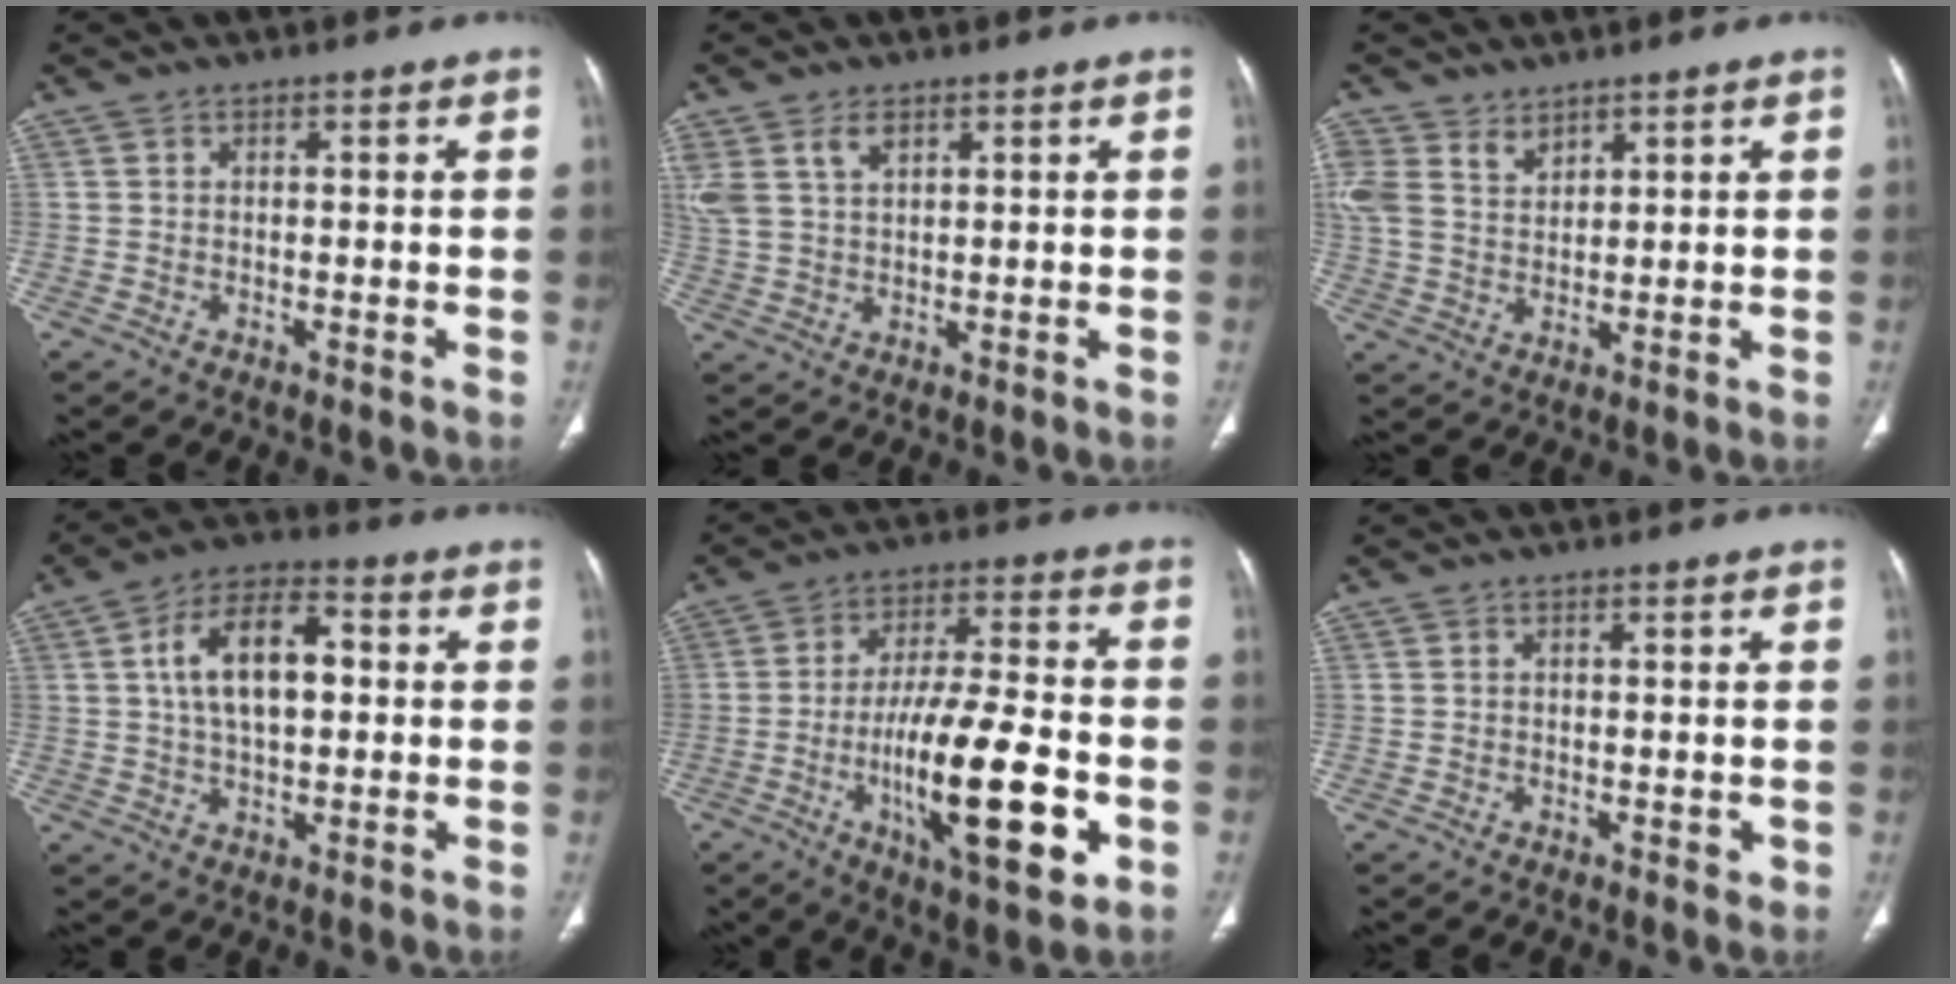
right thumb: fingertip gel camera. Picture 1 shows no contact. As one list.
[{"total": 5.8, "force": [3.1, 3.3, 3.6], "torque": [-0.075, -0.003, 0.070]}, {"total": 8.4, "force": [5.0, 5.8, 3.6], "torque": [-0.069, -0.007, 0.109]}, {"total": 12.0, "force": [1.7, 6.5, 10.0], "torque": [-0.166, 0.019, 0.022]}, {"total": 20.4, "force": [-5.6, 6.0, 18.7], "torque": [-0.311, 0.015, -0.082]}, {"total": 0.8, "force": [-0.3, 0.6, 0.5], "torque": [-0.003, 0.000, -0.004]}]